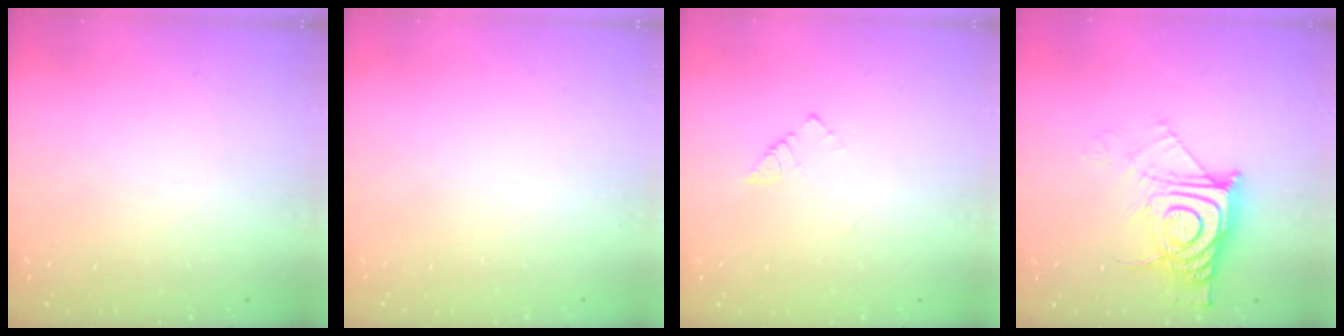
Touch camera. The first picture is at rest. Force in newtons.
{"total": 1.5, "press": 1.5, "slide": 0.1}
{"total": 2.7, "press": 2.7, "slide": 0.4}
{"total": 13.0, "press": 12.9, "slide": 1.1}